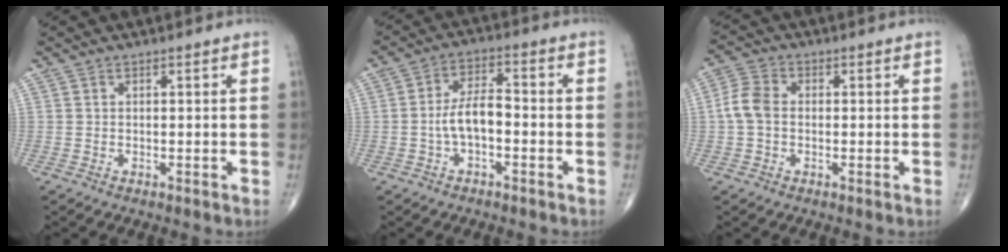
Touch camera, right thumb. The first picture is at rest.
{"total": 6.6, "force": [-1.6, 3.1, 5.5], "torque": [-0.102, 0.029, -0.034]}
{"total": 5.3, "force": [-0.3, 3.8, 3.7], "torque": [-0.080, 0.016, -0.013]}